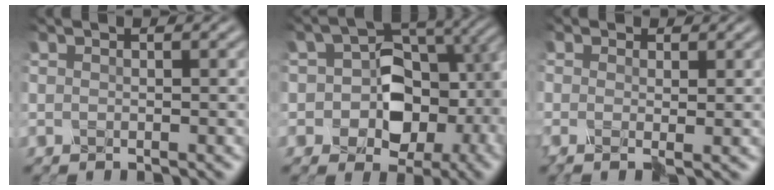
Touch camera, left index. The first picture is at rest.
{"total": 8.2, "force": [-1.3, 6.5, 4.8], "torque": [-0.044, 0.010, -0.032]}
{"total": 1.1, "force": [0.2, 0.3, 1.0], "torque": [-0.019, 0.002, -0.001]}